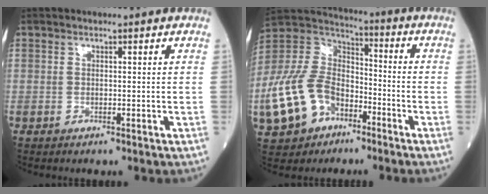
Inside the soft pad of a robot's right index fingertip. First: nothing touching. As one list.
[{"total": 15.8, "force": [-6.6, 10.4, 9.8], "torque": [-0.238, 0.016, -0.122]}]